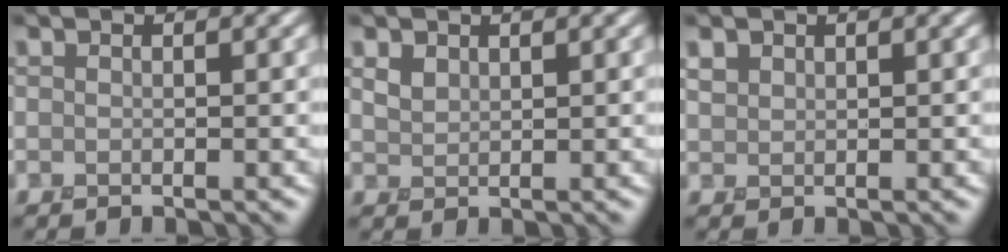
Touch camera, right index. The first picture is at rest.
{"total": 1.2, "force": [0.9, 0.7, 0.5], "torque": [-0.014, 0.000, 0.021]}
{"total": 1.2, "force": [0.8, 0.8, 0.4], "torque": [-0.010, 0.003, 0.018]}